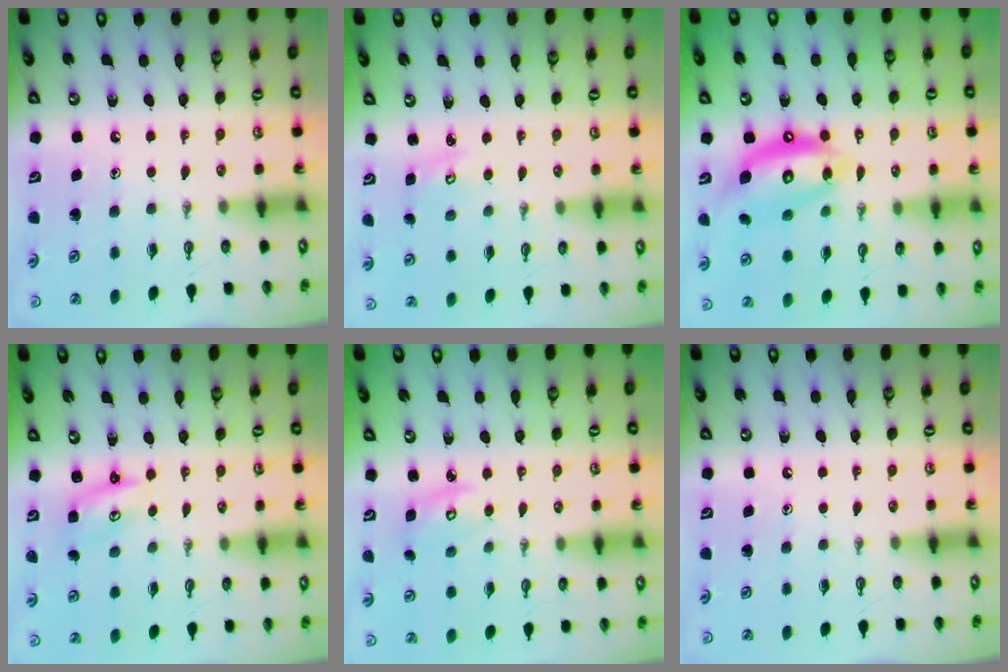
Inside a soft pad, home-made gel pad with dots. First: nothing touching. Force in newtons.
{"total": 2.6, "press": 2.6, "slide": 0.3}
{"total": 13.5, "press": 13.4, "slide": 1.4}
{"total": 2.6, "press": 2.6, "slide": 0.2}
{"total": 3.7, "press": 3.7, "slide": 0.2}
{"total": 0.0}